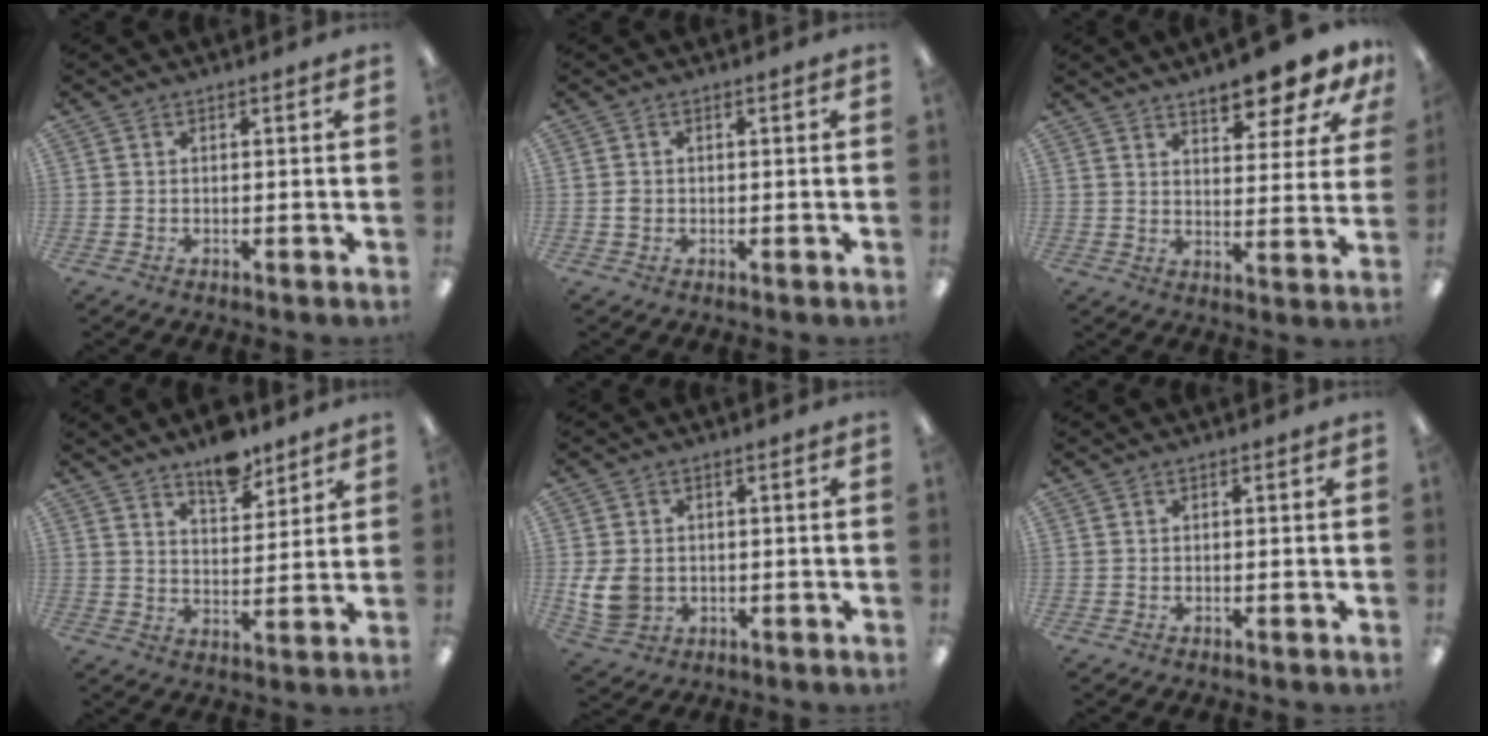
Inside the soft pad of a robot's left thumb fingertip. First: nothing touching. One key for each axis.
{"total": 1.1, "fx": 0.0, "fy": 1.0, "fz": 0.5, "tx": -0.009, "ty": 0.004, "tz": -0.002}
{"total": 9.8, "fx": 8.1, "fy": 2.5, "fz": 4.9, "tx": -0.053, "ty": -0.057, "tz": 0.137}
{"total": 9.0, "fx": 7.1, "fy": 3.9, "fz": 3.9, "tx": -0.039, "ty": -0.047, "tz": 0.121}
{"total": 7.0, "fx": -0.2, "fy": 5.7, "fz": 4.1, "tx": -0.092, "ty": 0.005, "tz": 0.000}
{"total": 0.0}